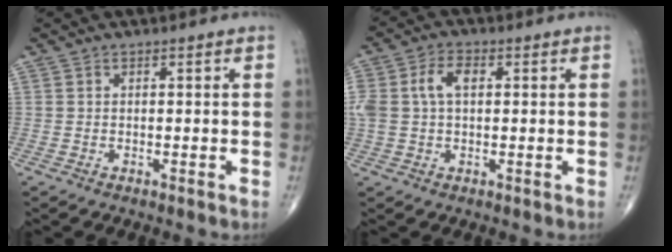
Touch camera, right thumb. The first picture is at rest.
{"total": 6.8, "force": [1.3, 4.0, 5.4], "torque": [-0.127, 0.021, 0.026]}